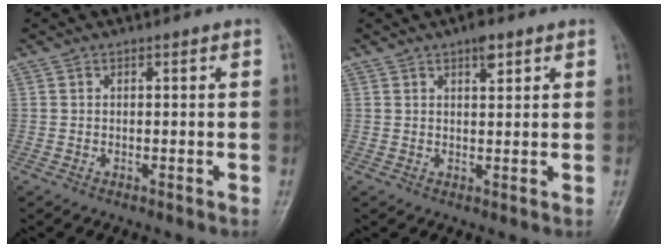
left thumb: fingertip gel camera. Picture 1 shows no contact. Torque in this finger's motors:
{"motor_torque": [0.57, 0.03, 0.46, -0.23, 0.04]}